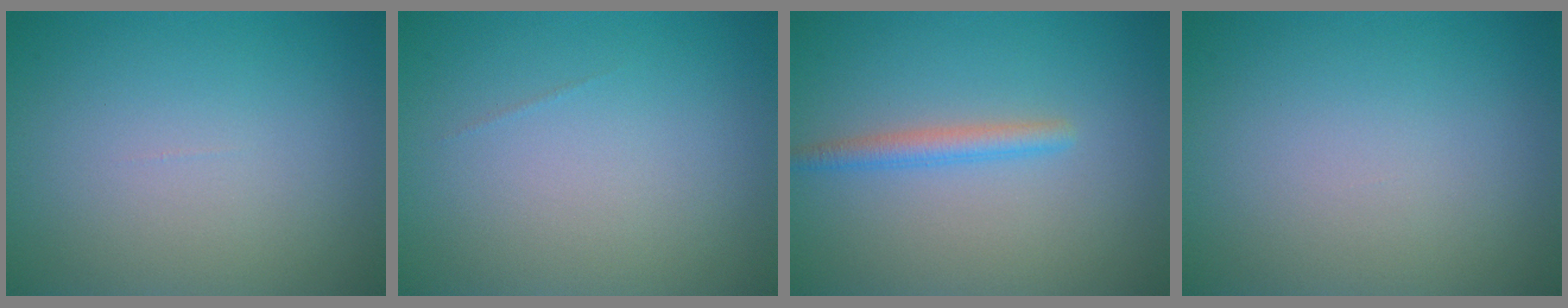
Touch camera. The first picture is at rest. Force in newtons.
{"total": 0.0}
{"total": 1.9, "press": 1.9, "slide": 0.0}
{"total": 0.0}